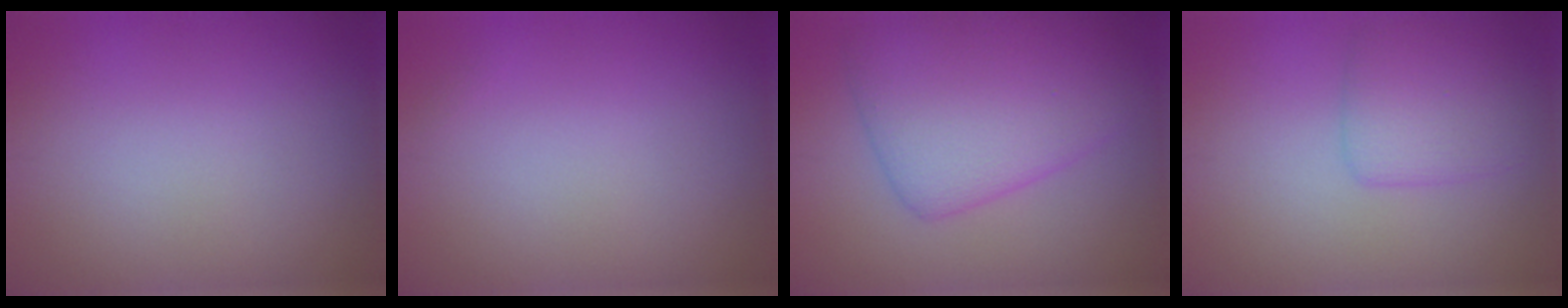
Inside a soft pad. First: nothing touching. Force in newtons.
{"total": 0.0}
{"total": 6.9, "press": 6.9, "slide": 0.2}
{"total": 2.8, "press": 2.8, "slide": 0.2}